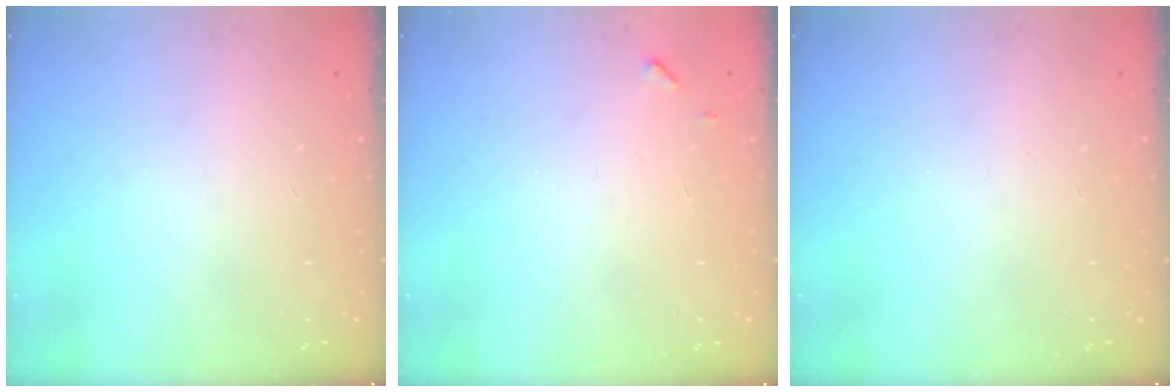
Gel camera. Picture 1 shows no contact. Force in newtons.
{"total": 4.6, "press": 4.6, "slide": 0.3}
{"total": 0.0}